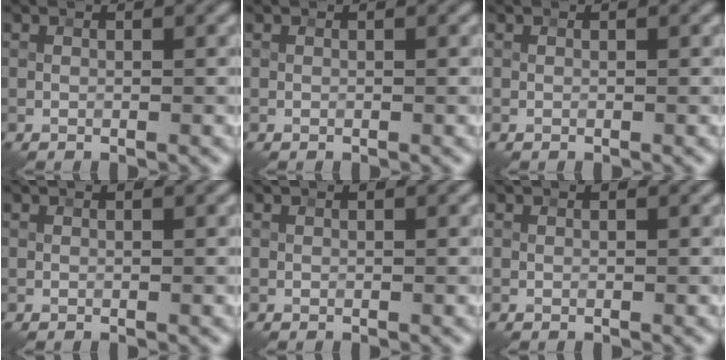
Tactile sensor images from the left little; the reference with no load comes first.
{"total": 0.0}
{"total": 0.0}
{"total": 0.0}
{"total": 0.0}
{"total": 0.0}